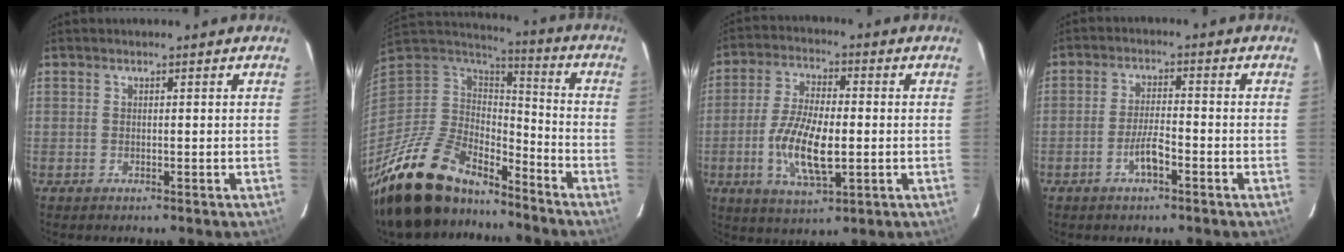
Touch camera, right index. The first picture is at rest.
{"total": 24.6, "force": [-18.4, 10.2, 12.7], "torque": [-0.276, -0.024, -0.319]}
{"total": 12.0, "force": [-2.4, 4.5, 10.8], "torque": [-0.217, -0.008, -0.042]}
{"total": 4.5, "force": [-2.5, 1.0, 3.6], "torque": [-0.076, 0.004, -0.045]}